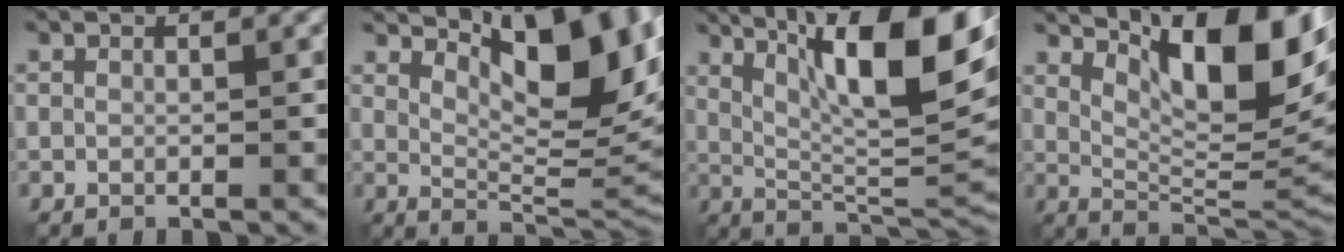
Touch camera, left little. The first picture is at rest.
{"total": 11.4, "force": [4.9, 4.0, 9.5], "torque": [-0.132, 0.005, 0.083]}
{"total": 13.2, "force": [5.4, 2.9, 11.6], "torque": [-0.188, 0.007, 0.099]}
{"total": 11.9, "force": [4.8, 3.6, 10.3], "torque": [-0.151, 0.005, 0.083]}